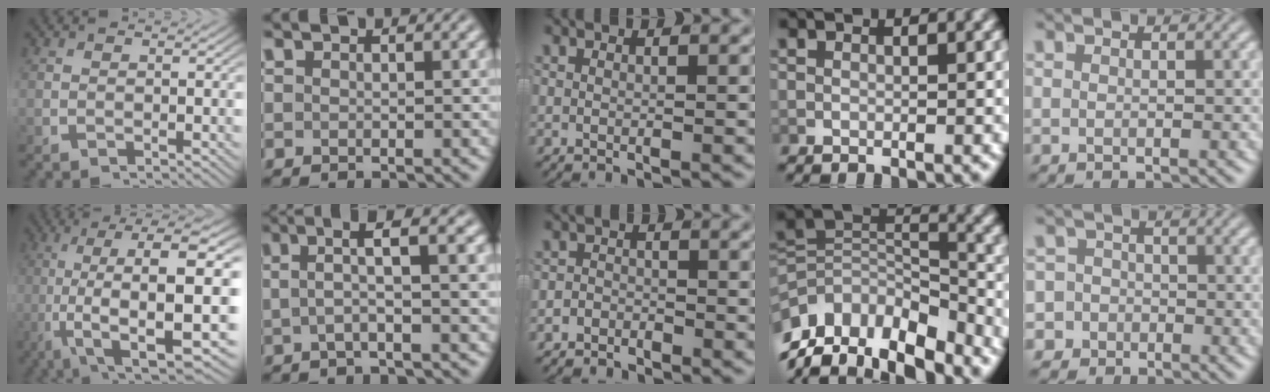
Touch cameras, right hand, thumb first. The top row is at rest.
{"thumb": {"total": 20.0, "force": [-1.9, 10.8, 16.7], "torque": [-0.312, -0.060, 0.004]}, "index": {"total": 3.7, "force": [0.7, 0.0, 3.6], "torque": [-0.051, 0.013, 0.005]}, "middle": {"total": 2.2, "force": [-2.0, 0.9, -0.2], "torque": [0.013, -0.007, -0.036]}, "ring": {"total": 13.5, "force": [-6.4, 9.2, 7.4], "torque": [-0.129, -0.037, -0.098]}, "little": {"total": 7.2, "force": [-3.0, 6.4, 1.3], "torque": [-0.045, -0.030, -0.055]}}